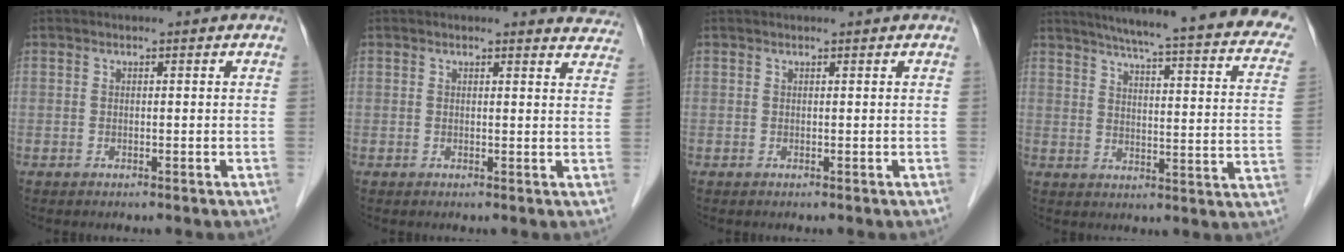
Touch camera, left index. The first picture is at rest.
{"total": 4.3, "force": [4.2, 0.9, 0.1], "torque": [0.013, -0.023, 0.018]}
{"total": 1.1, "force": [1.0, 0.0, 0.3], "torque": [-0.005, 0.016, 0.018]}
{"total": 27.0, "force": [22.4, 2.3, 14.9], "torque": [-0.194, -0.036, 0.259]}